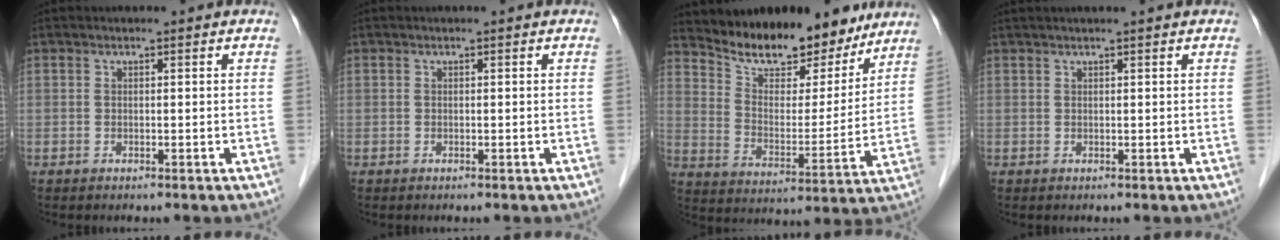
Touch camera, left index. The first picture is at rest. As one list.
[{"total": 0.0}, {"total": 16.1, "force": [14.1, 5.1, 5.9], "torque": [-0.088, -0.012, 0.223]}, {"total": 2.8, "force": [2.4, -0.4, 1.5], "torque": [-0.014, 0.026, 0.039]}]